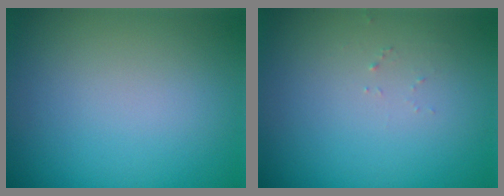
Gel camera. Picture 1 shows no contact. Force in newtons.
{"total": 0.7, "press": 0.7, "slide": 0.1}